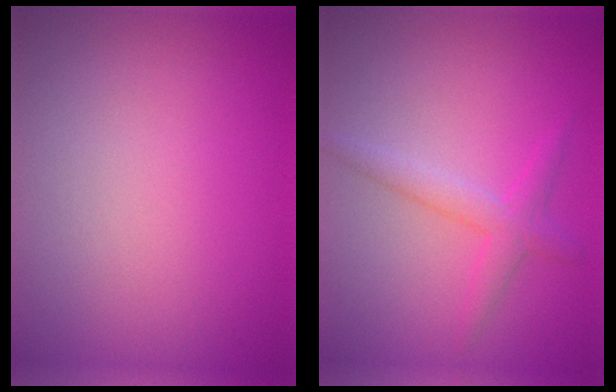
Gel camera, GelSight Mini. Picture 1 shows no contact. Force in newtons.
{"total": 2.2, "press": 2.2, "slide": 0.1}